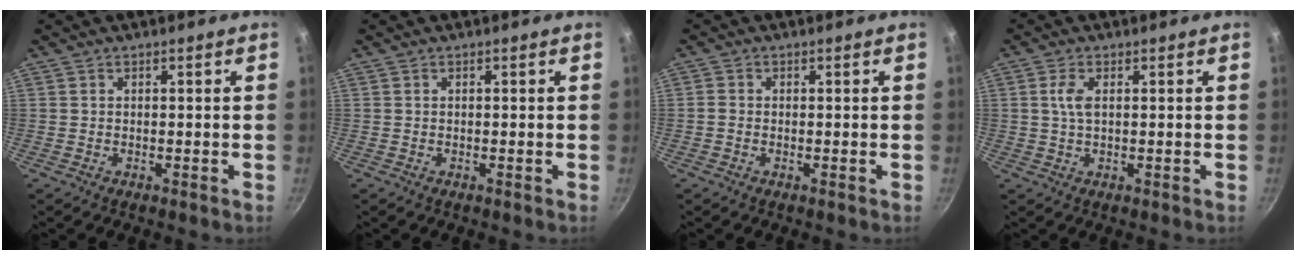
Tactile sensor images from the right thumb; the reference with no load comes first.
{"total": 0.0}
{"total": 1.0, "force": [-0.3, 0.9, 0.4], "torque": [-0.008, 0.002, -0.008]}
{"total": 3.0, "force": [0.7, 1.4, 2.6], "torque": [-0.058, 0.004, 0.014]}